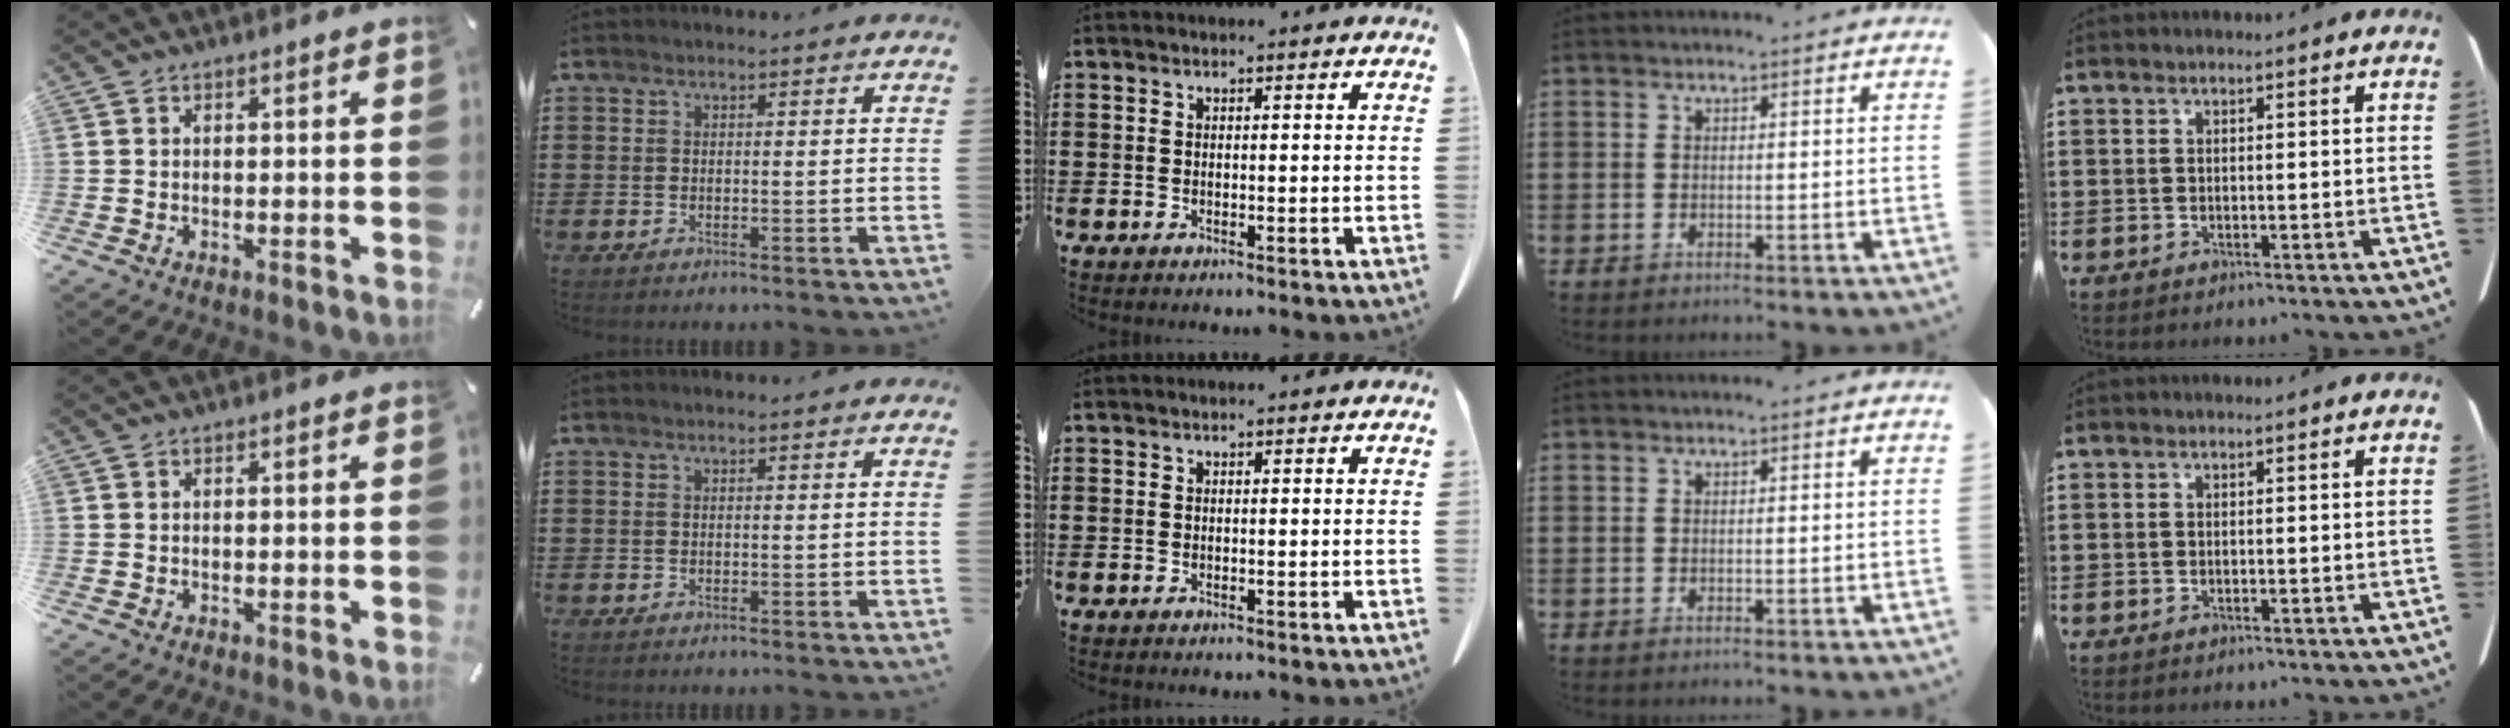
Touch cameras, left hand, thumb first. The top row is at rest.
{}